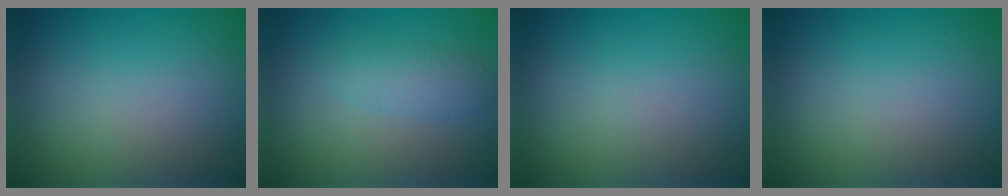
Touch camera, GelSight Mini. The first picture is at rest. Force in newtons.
{"total": 2.0, "press": 2.0, "slide": 0.1}
{"total": 0.0}
{"total": 0.0}